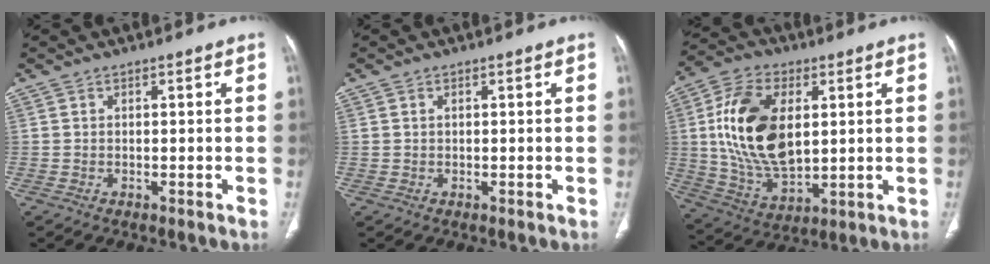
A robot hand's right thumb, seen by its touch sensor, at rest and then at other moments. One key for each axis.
{"total": 0.6, "fx": 0.3, "fy": 0.4, "fz": 0.4, "tx": -0.008, "ty": 0.001, "tz": 0.006}
{"total": 19.1, "fx": 3.2, "fy": 11.0, "fz": 15.3, "tx": -0.281, "ty": -0.011, "tz": 0.065}